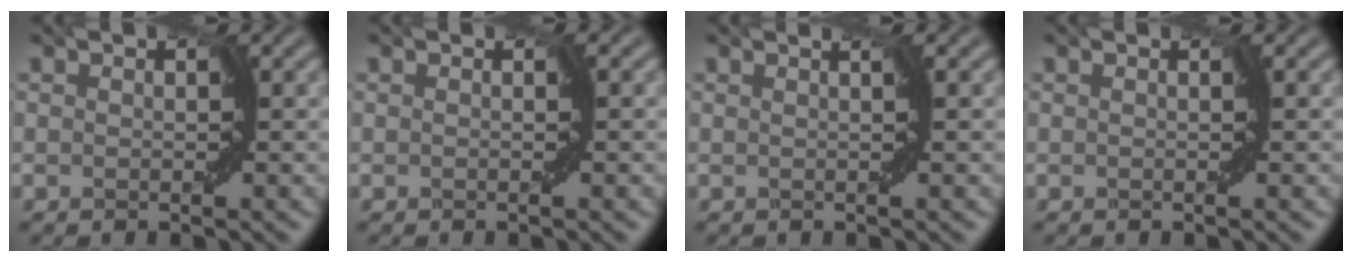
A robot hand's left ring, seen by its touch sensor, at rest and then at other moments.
{"total": 0.0}
{"total": 0.5, "force": [0.0, -0.5, 0.2], "torque": [-0.006, -0.002, 0.001]}
{"total": 0.0}